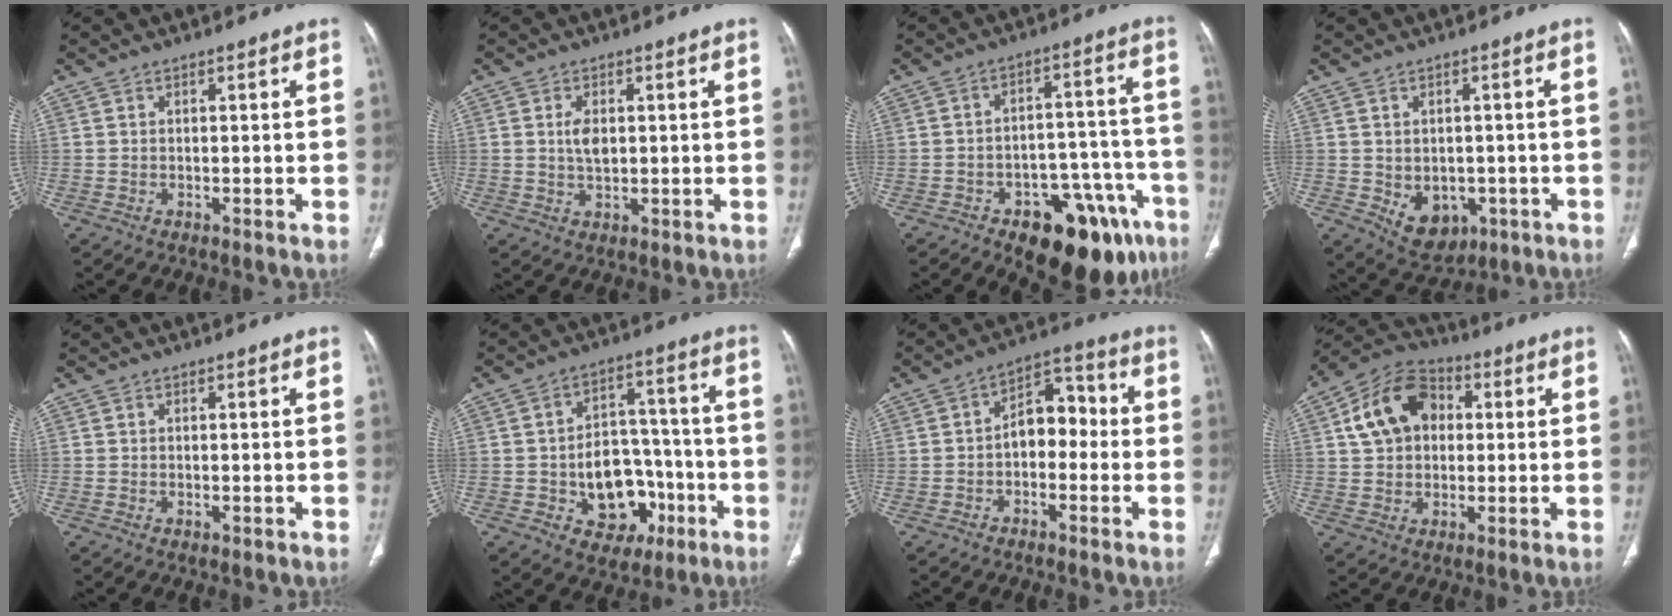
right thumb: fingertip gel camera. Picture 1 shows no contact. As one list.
[{"total": 3.4, "force": [0.6, 1.9, 2.7], "torque": [-0.042, -0.003, 0.013]}, {"total": 18.9, "force": [-11.1, 8.8, 12.4], "torque": [-0.094, 0.080, -0.146]}, {"total": 8.1, "force": [-2.2, 6.1, 4.8], "torque": [-0.051, 0.005, -0.012]}, {"total": 0.6, "force": [-0.1, 0.3, 0.5], "torque": [-0.011, -0.003, 0.000]}, {"total": 14.0, "force": [-4.4, 10.3, 8.3], "torque": [-0.074, 0.046, -0.051]}, {"total": 8.3, "force": [-1.1, 5.6, 6.1], "torque": [-0.057, 0.040, -0.032]}, {"total": 13.4, "force": [2.9, 10.0, 8.5], "torque": [-0.126, 0.017, 0.040]}]